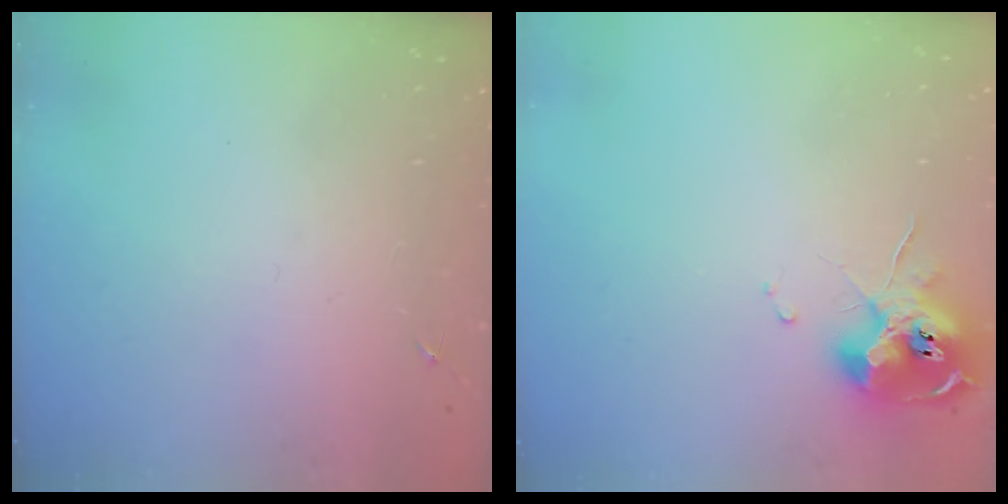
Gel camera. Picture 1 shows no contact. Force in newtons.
{"total": 10.6, "press": 10.5, "slide": 1.2}